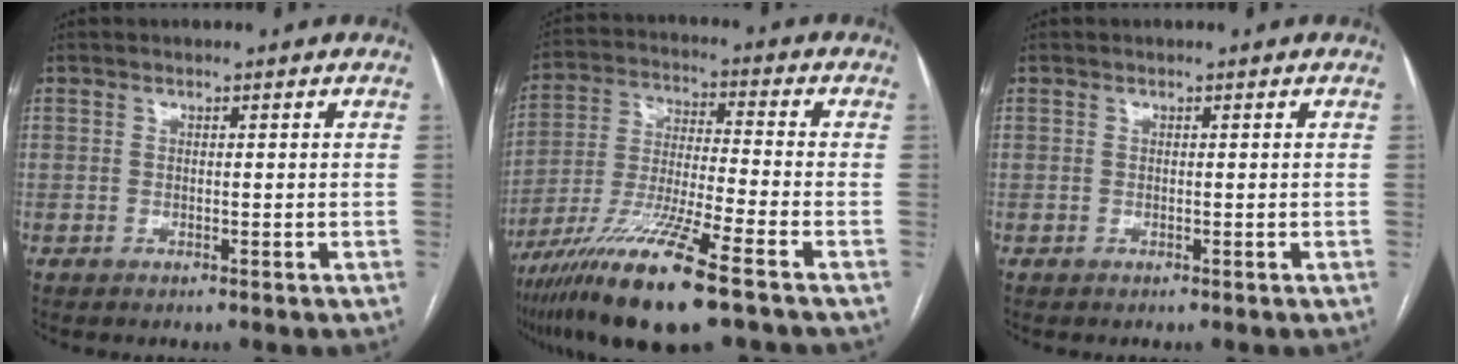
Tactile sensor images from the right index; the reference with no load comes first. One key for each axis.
{"total": 16.0, "fx": -10.0, "fy": 0.6, "fz": 12.4, "tx": -0.254, "ty": -0.045, "tz": -0.184}
{"total": 0.0}